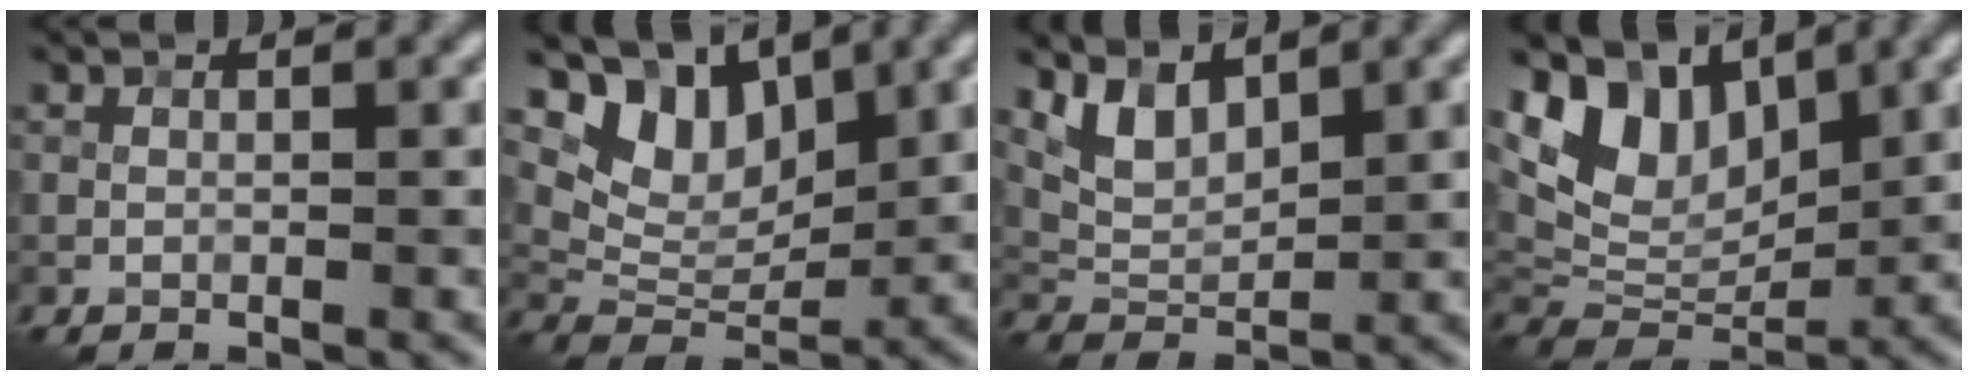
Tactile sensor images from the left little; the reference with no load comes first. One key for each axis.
{"total": 6.7, "fx": 4.1, "fy": 3.9, "fz": 3.6, "tx": -0.064, "ty": -0.009, "tz": 0.071}
{"total": 3.7, "fx": 2.3, "fy": 1.8, "fz": 2.2, "tx": -0.051, "ty": -0.010, "tz": 0.049}
{"total": 7.9, "fx": 4.2, "fy": 4.9, "fz": 4.5, "tx": -0.086, "ty": -0.004, "tz": 0.073}